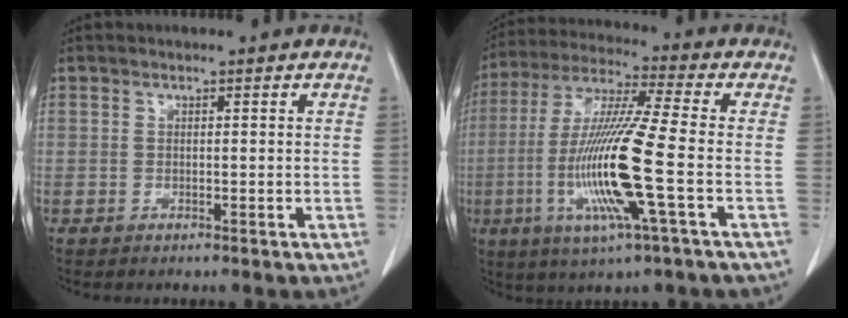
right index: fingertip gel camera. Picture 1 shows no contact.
{"total": 16.1, "force": [-3.7, 0.0, 15.7], "torque": [-0.326, -0.014, -0.078]}